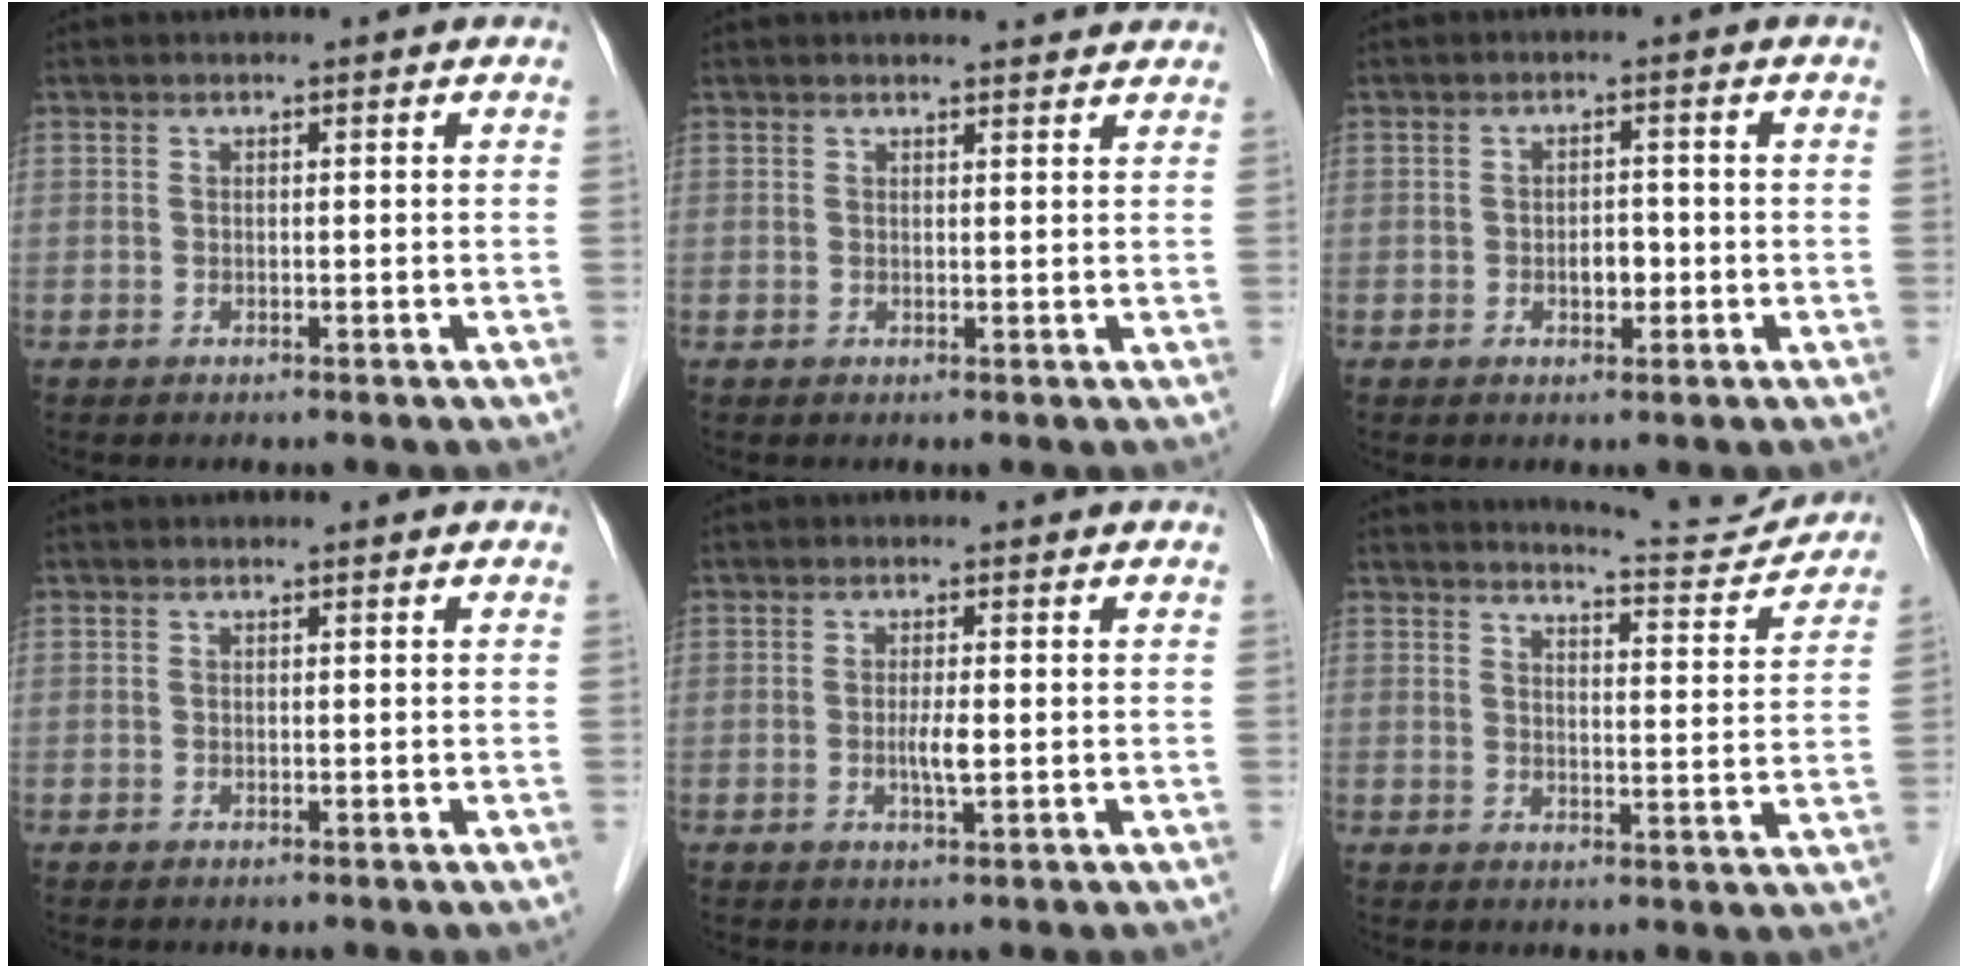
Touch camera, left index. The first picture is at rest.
{"total": 3.4, "force": [3.4, 0.4, 0.4], "torque": [-0.012, 0.002, 0.033]}
{"total": 2.4, "force": [-0.7, 1.4, 1.8], "torque": [-0.027, 0.004, -0.007]}
{"total": 0.0}
{"total": 2.3, "force": [-0.2, 0.2, 2.2], "torque": [-0.045, -0.004, -0.003]}
{"total": 8.7, "force": [8.7, 0.0, 0.1], "torque": [-0.004, -0.020, 0.107]}